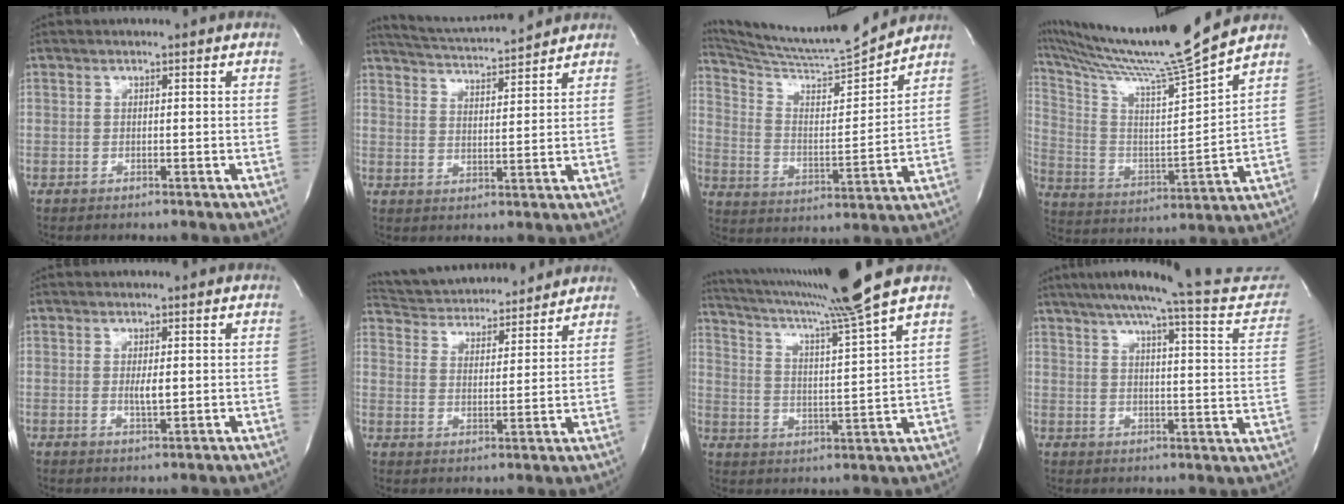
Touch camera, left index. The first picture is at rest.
{"total": 10.8, "force": [10.3, 0.4, 3.2], "torque": [-0.066, 0.016, 0.164]}
{"total": 15.3, "force": [14.8, -0.7, 4.0], "torque": [-0.083, -0.018, 0.247]}
{"total": 19.5, "force": [17.2, -2.8, 8.8], "torque": [-0.175, -0.047, 0.285]}
{"total": 2.1, "force": [0.2, 0.4, 2.0], "torque": [-0.040, -0.005, 0.005]}
{"total": 15.7, "force": [14.8, 3.2, 4.0], "torque": [-0.069, 0.022, 0.228]}
{"total": 15.1, "force": [12.8, -3.4, 7.2], "torque": [-0.134, -0.029, 0.203]}
{"total": 19.8, "force": [18.4, 1.0, 7.2], "torque": [-0.095, -0.049, 0.222]}